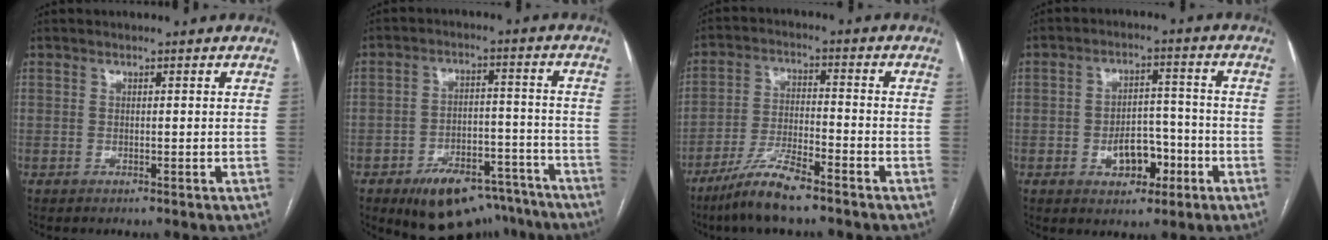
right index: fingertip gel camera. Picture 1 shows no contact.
{"total": 14.4, "force": [-10.5, 7.3, 6.6], "torque": [-0.072, 0.037, -0.153]}
{"total": 8.8, "force": [-6.6, 1.0, 5.7], "torque": [-0.115, -0.019, -0.127]}
{"total": 6.7, "force": [-2.7, 4.1, 4.6], "torque": [-0.066, 0.018, -0.036]}